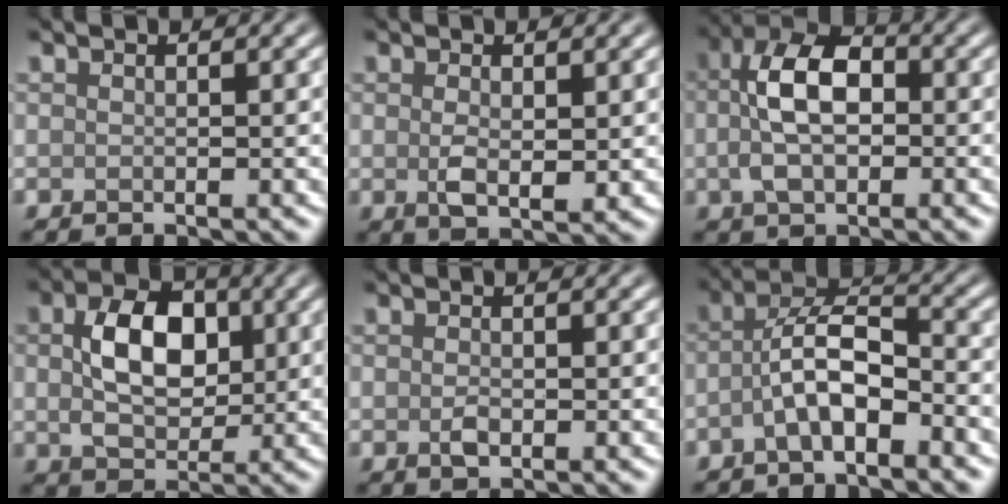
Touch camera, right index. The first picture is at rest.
{"total": 2.6, "force": [0.2, 1.3, 2.3], "torque": [-0.045, -0.006, 0.007]}
{"total": 6.4, "force": [0.0, 3.5, 5.3], "torque": [-0.101, 0.011, -0.011]}
{"total": 6.6, "force": [1.1, 4.3, 4.9], "torque": [-0.091, 0.002, 0.015]}
{"total": 1.3, "force": [-0.2, 0.7, 1.1], "torque": [-0.020, -0.001, -0.003]}
{"total": 4.9, "force": [-1.8, 1.8, 4.2], "torque": [-0.079, 0.016, -0.041]}